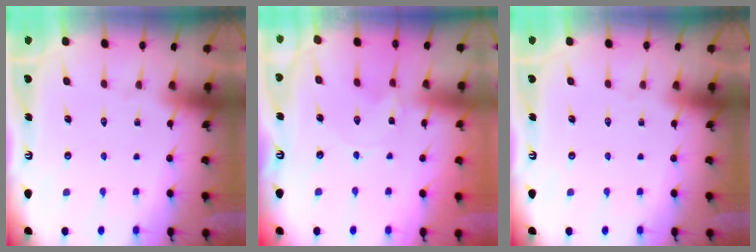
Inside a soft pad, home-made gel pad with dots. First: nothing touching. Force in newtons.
{"total": 0.0}
{"total": 0.0}